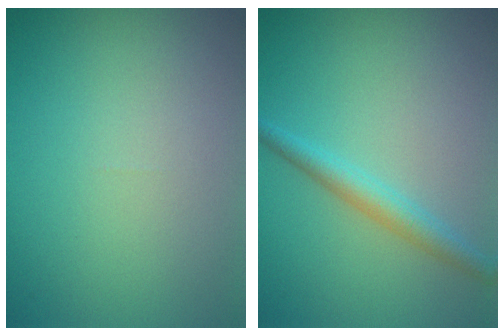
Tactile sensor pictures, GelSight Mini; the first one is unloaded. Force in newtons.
{"total": 2.4, "press": 2.4, "slide": 0.1}